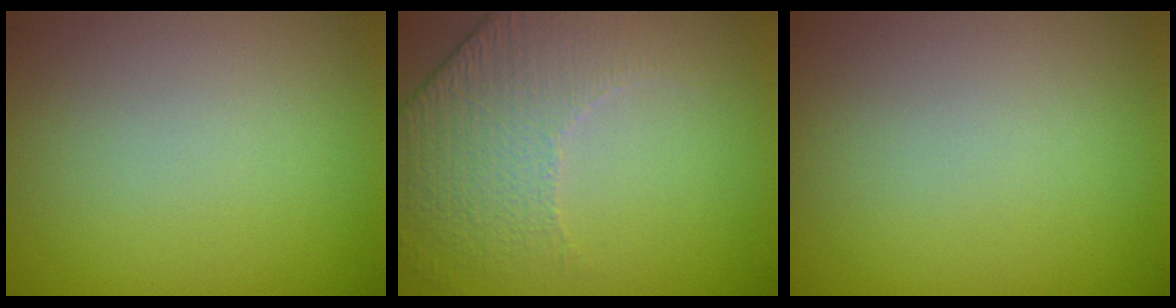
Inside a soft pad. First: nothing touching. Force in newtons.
{"total": 4.9, "press": 3.6, "slide": 3.3}
{"total": 0.0}